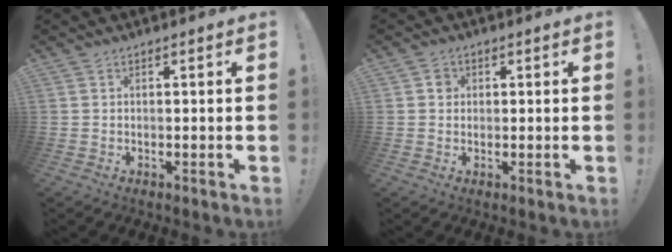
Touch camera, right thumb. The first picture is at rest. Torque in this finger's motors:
{"motor_torque": [-0.03, 0.32, 0.19, -0.08, 0.02]}